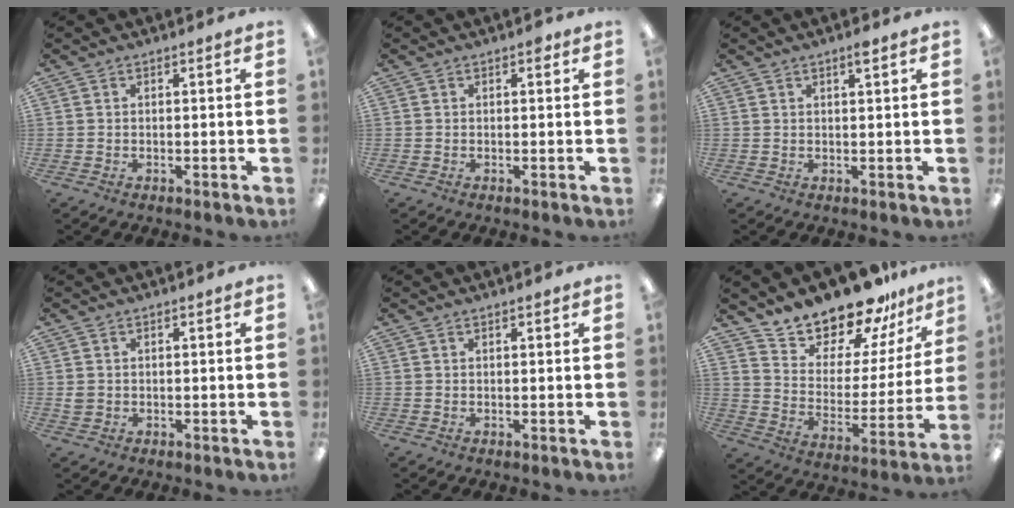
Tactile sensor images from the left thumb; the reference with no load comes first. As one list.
[{"total": 1.6, "force": [0.8, 0.8, 1.1], "torque": [-0.007, -0.002, 0.009]}, {"total": 2.1, "force": [1.5, 0.3, 1.5], "torque": [-0.023, -0.001, 0.024]}, {"total": 1.6, "force": [0.3, 1.4, 0.6], "torque": [-0.004, 0.002, 0.002]}, {"total": 0.8, "force": [0.6, 0.2, 0.4], "torque": [-0.009, 0.001, 0.010]}, {"total": 17.9, "force": [16.8, 5.2, 3.4], "torque": [-0.065, -0.150, 0.296]}]